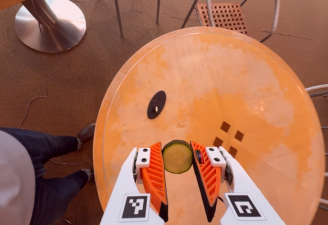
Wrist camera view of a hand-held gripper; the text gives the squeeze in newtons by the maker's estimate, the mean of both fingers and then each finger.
{"total": 8.9, "left": 8.9, "right": 8.9}